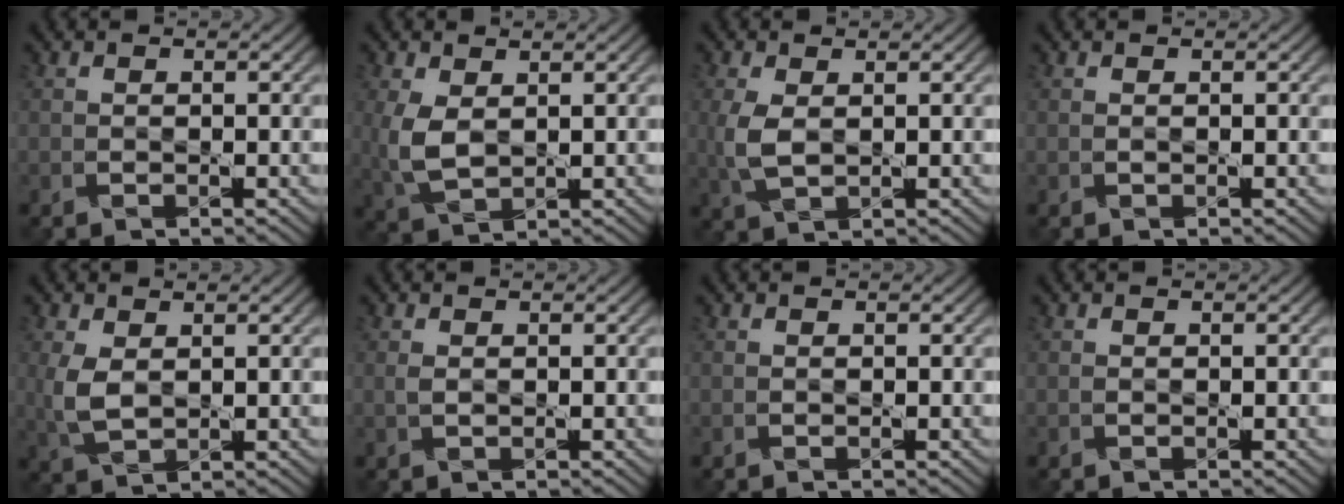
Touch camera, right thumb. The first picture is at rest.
{"total": 5.3, "force": [0.8, 3.2, 4.2], "torque": [-0.112, 0.000, 0.017]}
{"total": 4.2, "force": [0.4, 2.4, 3.5], "torque": [-0.096, -0.001, 0.009]}
{"total": 0.0}
{"total": 4.4, "force": [0.7, 2.7, 3.5], "torque": [-0.097, -0.001, 0.015]}
{"total": 0.9, "force": [0.3, 0.5, 0.7], "torque": [-0.021, 0.002, 0.006]}
{"total": 0.0}
{"total": 0.0}